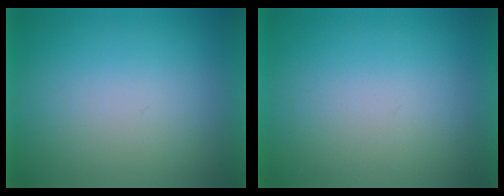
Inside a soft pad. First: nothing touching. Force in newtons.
{"total": 0.0}